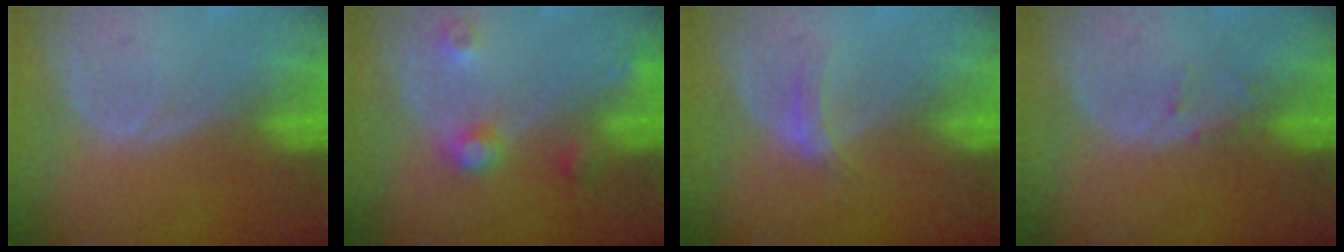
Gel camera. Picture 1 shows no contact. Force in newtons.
{"total": 4.3, "press": 3.8, "slide": 1.9}
{"total": 2.6, "press": 2.2, "slide": 1.4}
{"total": 0.8, "press": 0.8, "slide": 0.2}